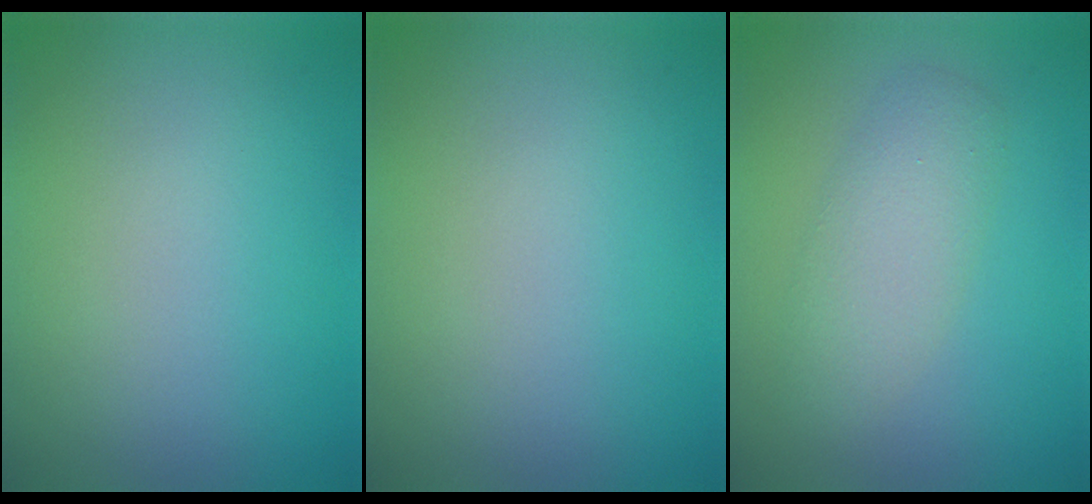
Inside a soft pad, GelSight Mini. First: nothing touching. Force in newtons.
{"total": 0.0}
{"total": 3.4, "press": 3.4, "slide": 0.1}